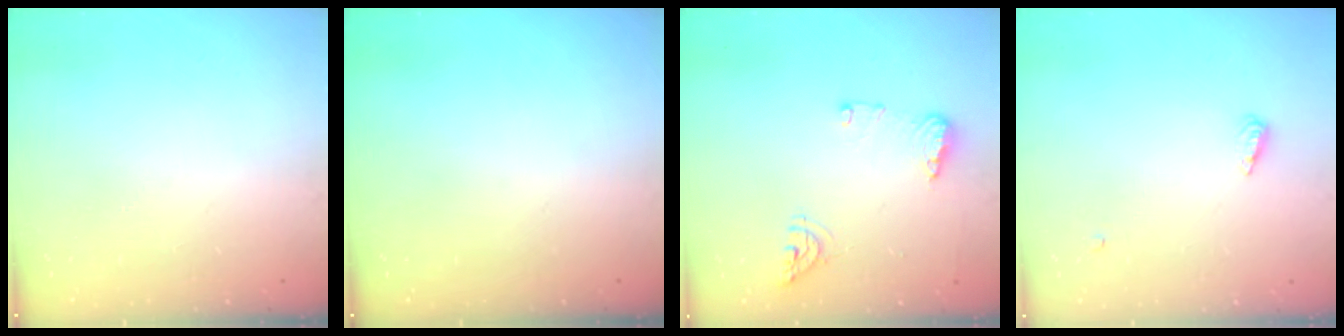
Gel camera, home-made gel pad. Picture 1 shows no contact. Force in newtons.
{"total": 0.0}
{"total": 8.6, "press": 8.4, "slide": 1.4}
{"total": 5.5, "press": 5.4, "slide": 1.0}